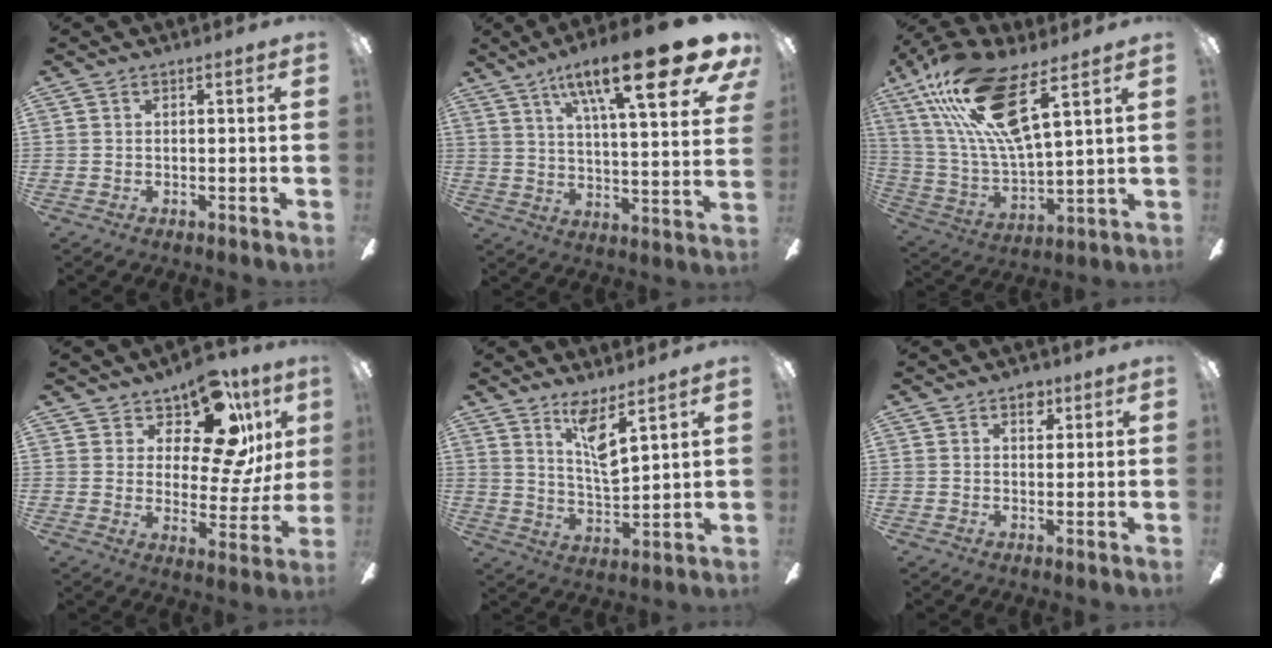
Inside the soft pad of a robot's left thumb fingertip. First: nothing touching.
{"total": 24.5, "force": [14.9, 5.8, 18.6], "torque": [-0.284, -0.083, 0.229]}
{"total": 20.5, "force": [12.0, 6.1, 15.5], "torque": [-0.324, -0.047, 0.200]}
{"total": 15.2, "force": [10.2, 6.3, 9.4], "torque": [-0.142, -0.073, 0.172]}
{"total": 9.0, "force": [6.4, 1.8, 6.1], "torque": [-0.120, -0.037, 0.112]}
{"total": 4.1, "force": [2.3, 2.7, 2.1], "torque": [-0.014, -0.006, 0.036]}